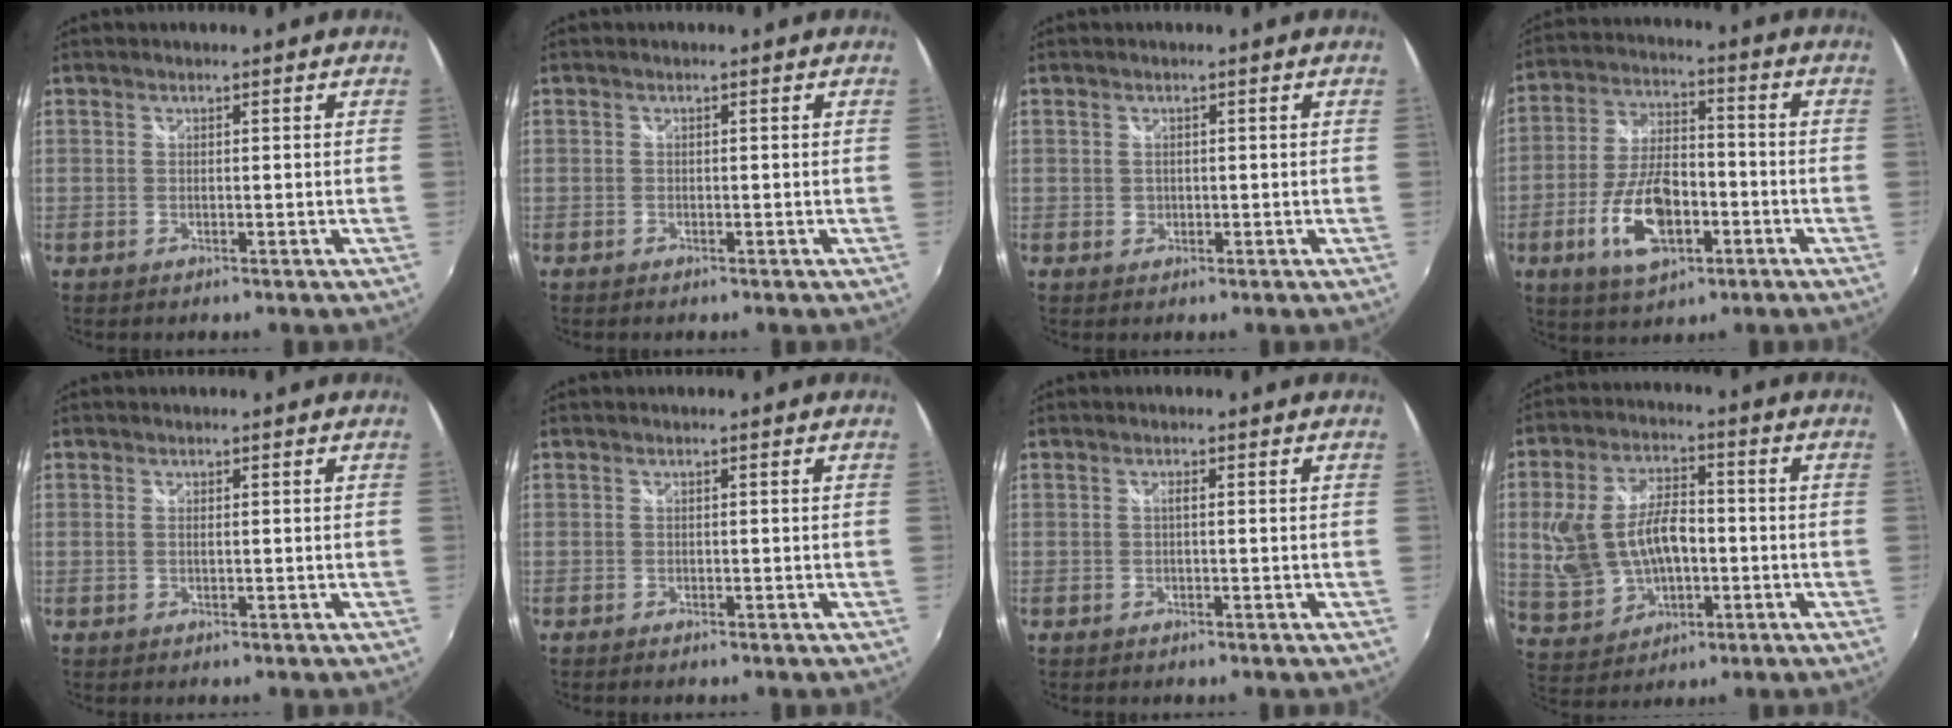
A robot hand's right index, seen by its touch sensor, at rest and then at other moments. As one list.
[{"total": 0.5, "force": [-0.4, 0.3, 0.1], "torque": [-0.002, -0.001, -0.008]}, {"total": 1.3, "force": [0.0, 1.2, 0.3], "torque": [-0.002, 0.000, -0.001]}, {"total": 13.5, "force": [-5.0, 6.4, 10.7], "torque": [-0.218, 0.000, -0.085]}, {"total": 0.6, "force": [0.1, 0.1, 0.6], "torque": [-0.014, 0.000, -0.001]}, {"total": 0.7, "force": [-0.6, 0.2, 0.4], "torque": [-0.010, -0.002, -0.009]}, {"total": 0.7, "force": [-0.1, 0.0, 0.7], "torque": [-0.013, 0.004, -0.003]}, {"total": 14.6, "force": [-1.0, 9.0, 11.4], "torque": [-0.242, 0.007, 0.001]}]